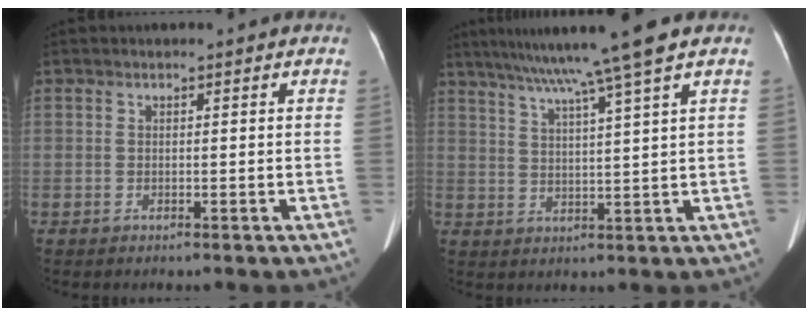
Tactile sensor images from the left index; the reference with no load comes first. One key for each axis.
{"total": 11.0, "fx": 8.1, "fy": -2.4, "fz": 7.0, "tx": -0.117, "ty": 0.015, "tz": 0.119}